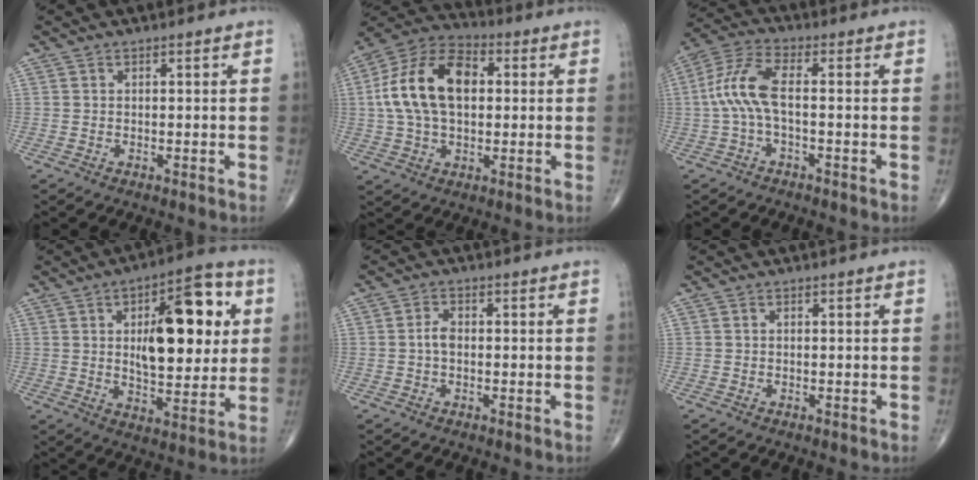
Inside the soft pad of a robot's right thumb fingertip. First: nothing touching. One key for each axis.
{"total": 16.7, "fx": 2.1, "fy": 10.1, "fz": 13.1, "tx": -0.238, "ty": 0.026, "tz": 0.030}
{"total": 8.6, "fx": -0.6, "fy": 3.1, "fz": 7.9, "tx": -0.191, "ty": 0.030, "tz": -0.017}
{"total": 18.9, "fx": 4.1, "fy": 8.6, "fz": 16.3, "tx": -0.190, "ty": -0.004, "tz": 0.058}
{"total": 2.3, "fx": -0.3, "fy": 1.4, "fz": 1.8, "tx": -0.033, "ty": 0.006, "tz": -0.010}
{"total": 0.0}